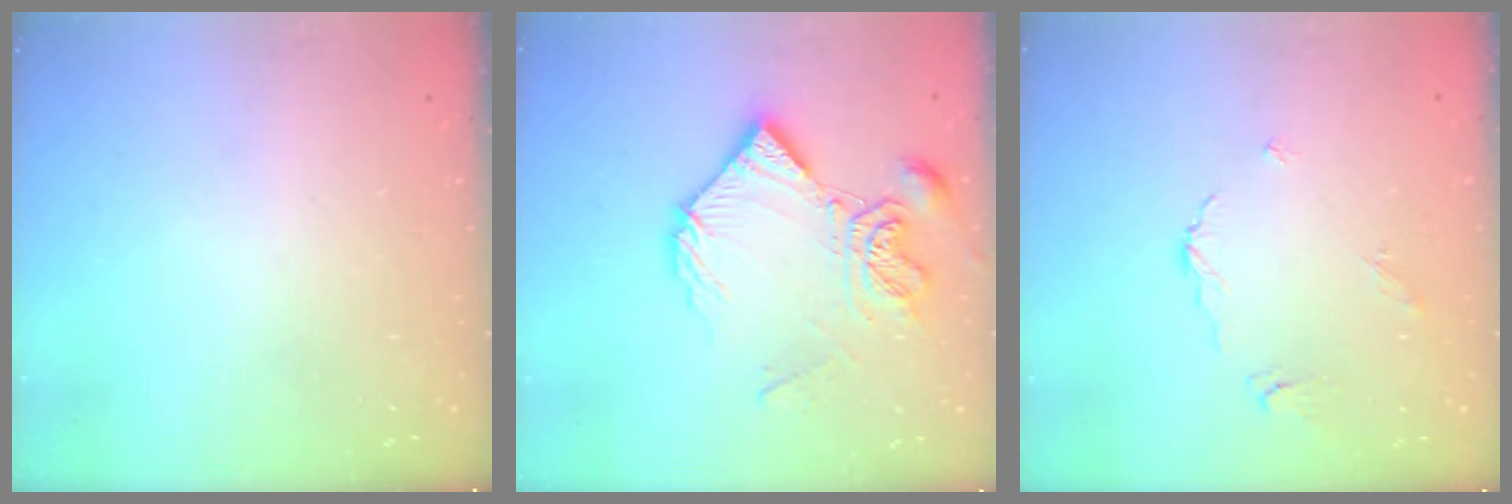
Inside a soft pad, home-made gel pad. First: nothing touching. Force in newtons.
{"total": 12.8, "press": 12.8, "slide": 1.1}
{"total": 4.6, "press": 4.6, "slide": 0.5}